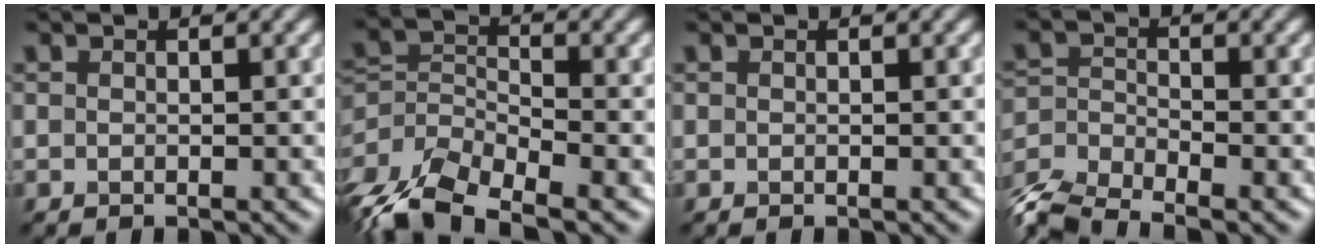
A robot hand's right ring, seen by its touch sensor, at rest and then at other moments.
{"total": 8.6, "force": [-5.7, 4.0, 5.0], "torque": [-0.105, -0.009, -0.118]}
{"total": 0.0}
{"total": 6.5, "force": [-5.5, 2.1, 2.6], "torque": [-0.052, -0.012, -0.113]}